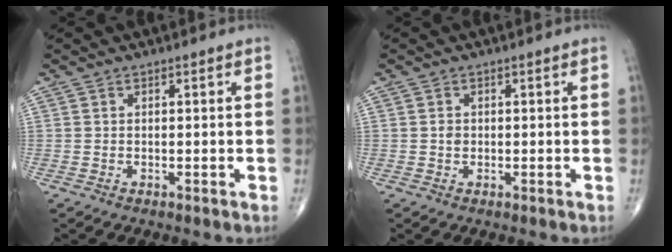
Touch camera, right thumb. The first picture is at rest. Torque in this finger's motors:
{"motor_torque": [0.38, 0.33, 0.33, 0.14, -0.01]}